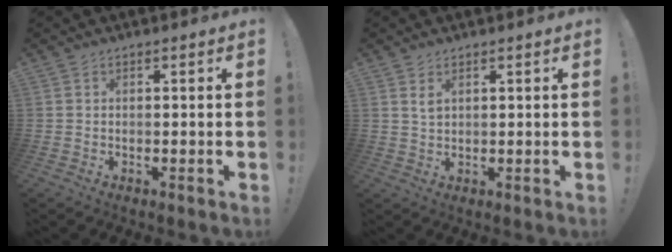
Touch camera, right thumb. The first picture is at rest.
{"total": 2.3, "force": [1.3, 1.2, 1.5], "torque": [-0.024, -0.005, 0.022]}